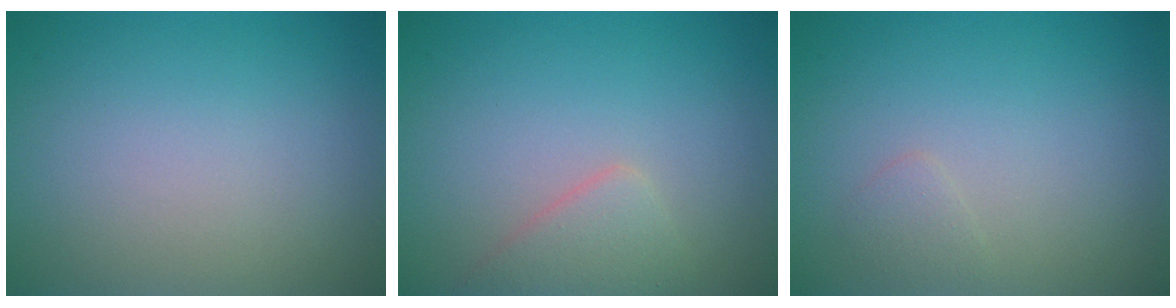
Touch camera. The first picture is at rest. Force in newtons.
{"total": 2.3, "press": 2.3, "slide": 0.1}
{"total": 0.8, "press": 0.8, "slide": 0.1}